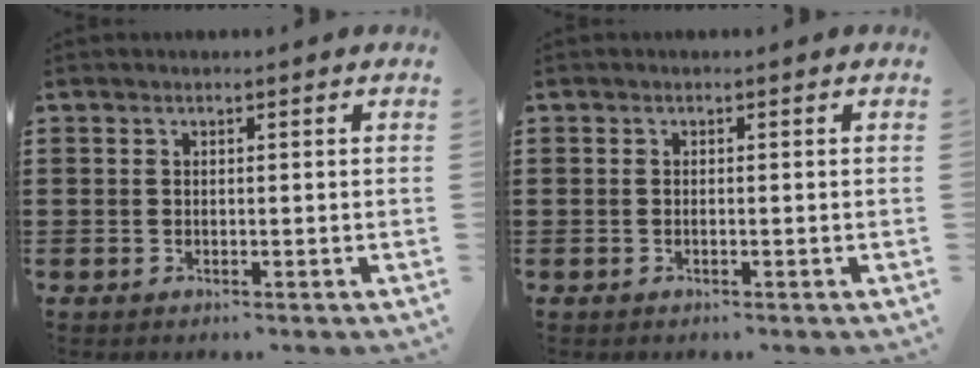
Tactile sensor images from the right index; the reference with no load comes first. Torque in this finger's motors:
{"motor_torque": [0.42, 1.72, -0.02, -0.01]}